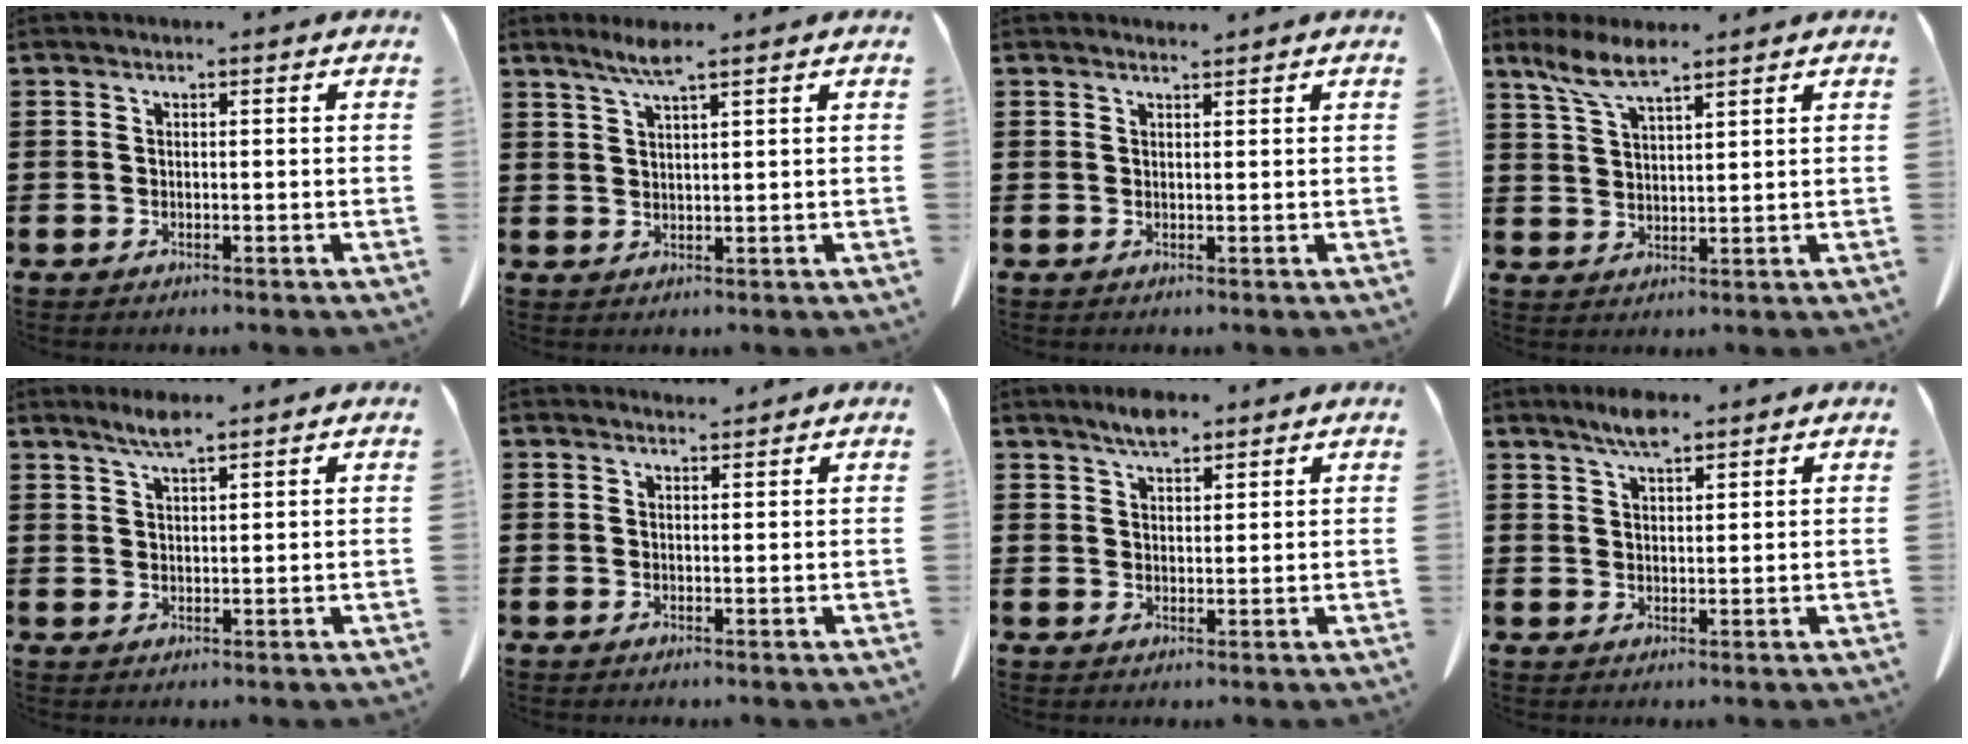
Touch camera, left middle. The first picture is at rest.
{"total": 3.4, "force": [2.4, 0.1, 2.4], "torque": [-0.053, 0.002, 0.042]}
{"total": 0.8, "force": [0.8, 0.0, 0.2], "torque": [-0.006, -0.001, 0.017]}
{"total": 5.4, "force": [3.8, 0.9, 3.7], "torque": [-0.082, -0.004, 0.068]}
{"total": 2.9, "force": [2.3, 0.3, 1.7], "torque": [-0.038, 0.002, 0.041]}
{"total": 1.2, "force": [1.2, 0.1, 0.2], "torque": [-0.007, 0.000, 0.024]}
{"total": 3.4, "force": [2.9, 1.0, 1.5], "torque": [-0.035, -0.001, 0.052]}
{"total": 3.8, "force": [3.0, 0.9, 2.2], "torque": [-0.049, 0.000, 0.053]}